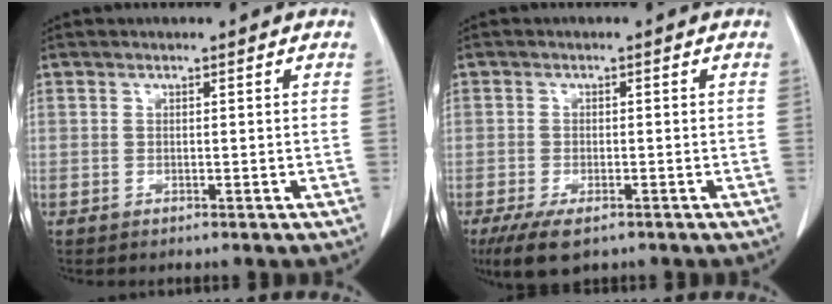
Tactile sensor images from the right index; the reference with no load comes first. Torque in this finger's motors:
{"motor_torque": [-0.48, -0.09, -0.39, -0.21]}